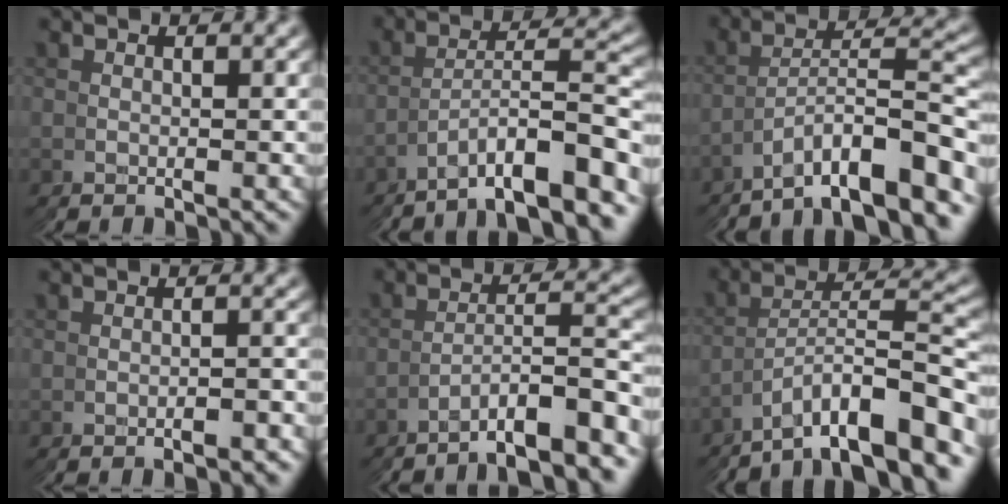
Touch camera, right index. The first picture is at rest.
{"total": 5.4, "force": [-3.3, -0.9, 4.2], "torque": [-0.063, 0.015, -0.061]}
{"total": 5.9, "force": [-3.5, -0.4, 4.7], "torque": [-0.075, 0.010, -0.061]}
{"total": 1.1, "force": [-1.0, -0.4, 0.0], "torque": [-0.003, 0.005, -0.022]}
{"total": 5.7, "force": [-4.6, -1.3, 3.0], "torque": [-0.043, 0.010, -0.077]}
{"total": 6.9, "force": [-3.9, 0.2, 5.7], "torque": [-0.093, 0.007, -0.065]}